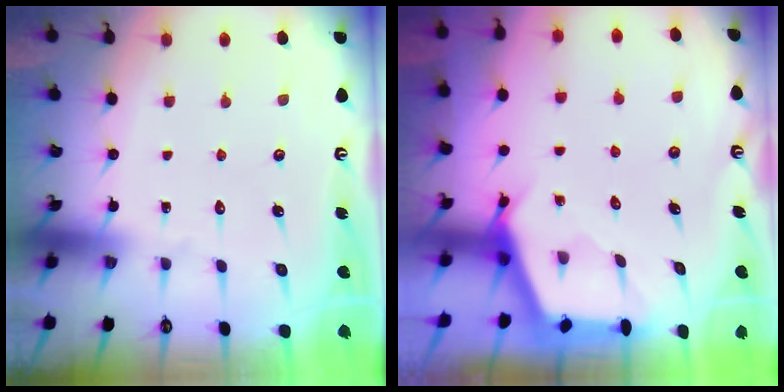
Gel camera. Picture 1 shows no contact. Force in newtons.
{"total": 2.7, "press": 2.7, "slide": 0.3}